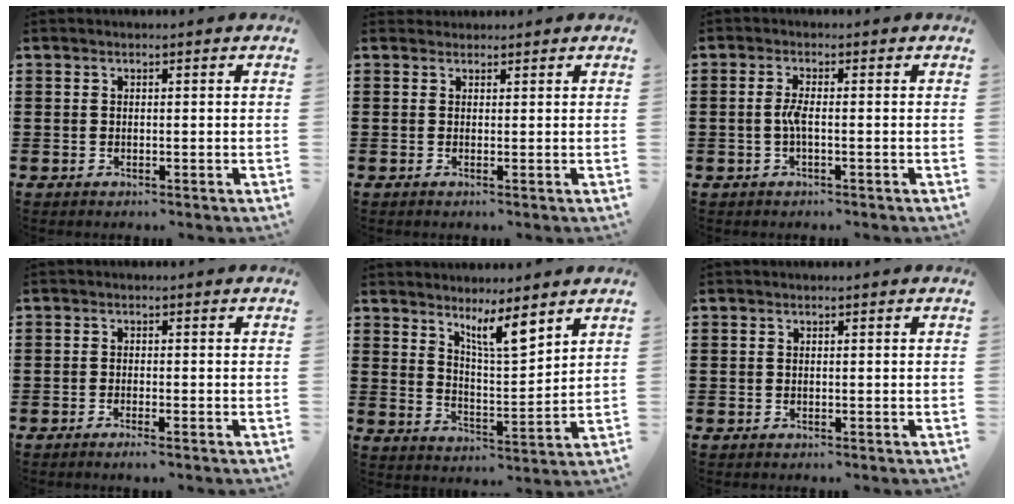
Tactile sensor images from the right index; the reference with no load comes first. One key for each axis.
{"total": 0.6, "fx": 0.5, "fy": 0.2, "fz": -0.1, "tx": -0.001, "ty": 0.001, "tz": 0.011}
{"total": 2.6, "fx": -0.6, "fy": 0.4, "fz": 2.5, "tx": -0.063, "ty": -0.004, "tz": -0.016}
{"total": 1.2, "fx": -1.0, "fy": -0.1, "fz": 0.8, "tx": -0.012, "ty": -0.004, "tz": -0.017}
{"total": 6.5, "fx": 5.2, "fy": 1.0, "fz": 3.8, "tx": -0.073, "ty": -0.023, "tz": 0.088}
{"total": 0.0}